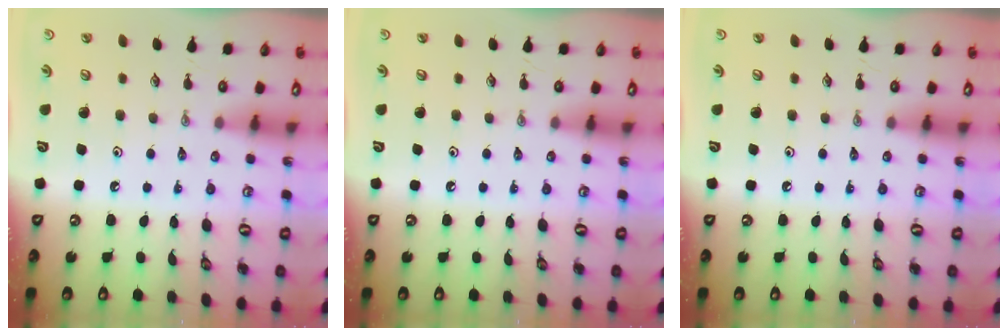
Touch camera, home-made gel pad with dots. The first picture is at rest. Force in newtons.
{"total": 0.0}
{"total": 0.0}